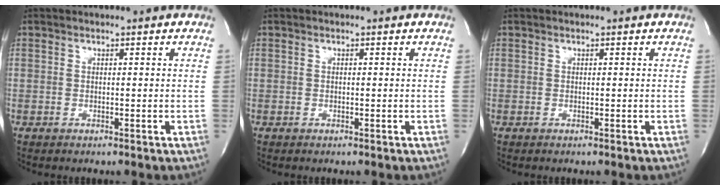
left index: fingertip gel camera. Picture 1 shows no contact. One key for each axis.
{"total": 0.0}
{"total": 0.0}